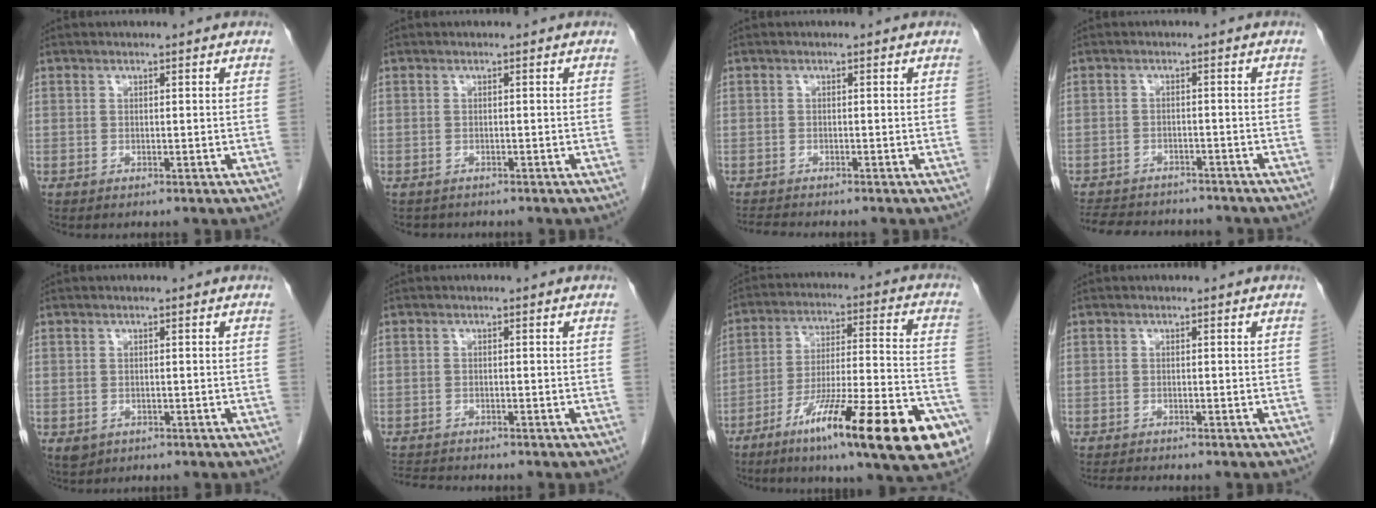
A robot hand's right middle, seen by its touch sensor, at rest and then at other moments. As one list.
[{"total": 1.5, "force": [-1.3, 0.7, 0.0], "torque": [-0.009, -0.001, -0.019]}, {"total": 2.3, "force": [-2.3, 0.0, 0.5], "torque": [-0.010, -0.010, -0.038]}, {"total": 12.2, "force": [-10.9, 4.0, 3.7], "torque": [-0.076, 0.005, -0.145]}, {"total": 2.3, "force": [-0.9, 1.9, 0.8], "torque": [-0.014, -0.001, -0.004]}, {"total": 3.2, "force": [-3.1, 0.0, 0.5], "torque": [-0.007, -0.016, -0.055]}, {"total": 23.9, "force": [-13.0, 2.6, 19.9], "torque": [-0.242, -0.018, -0.203]}, {"total": 2.4, "force": [-2.2, -0.1, 0.7], "torque": [-0.013, -0.010, -0.038]}]